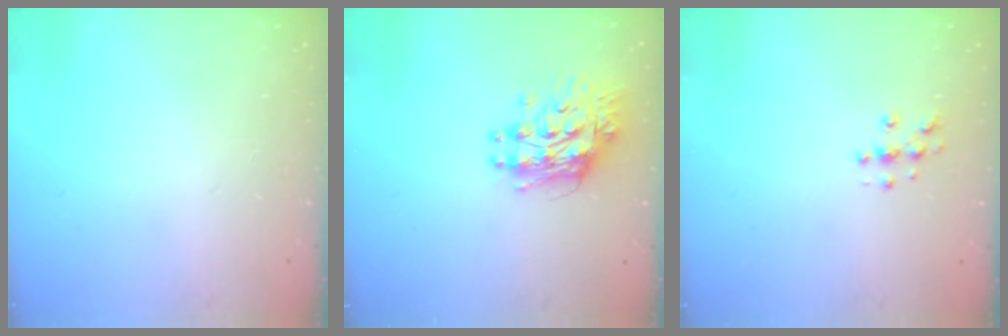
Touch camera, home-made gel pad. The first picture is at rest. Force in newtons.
{"total": 10.4, "press": 10.4, "slide": 0.9}
{"total": 4.6, "press": 4.6, "slide": 0.4}